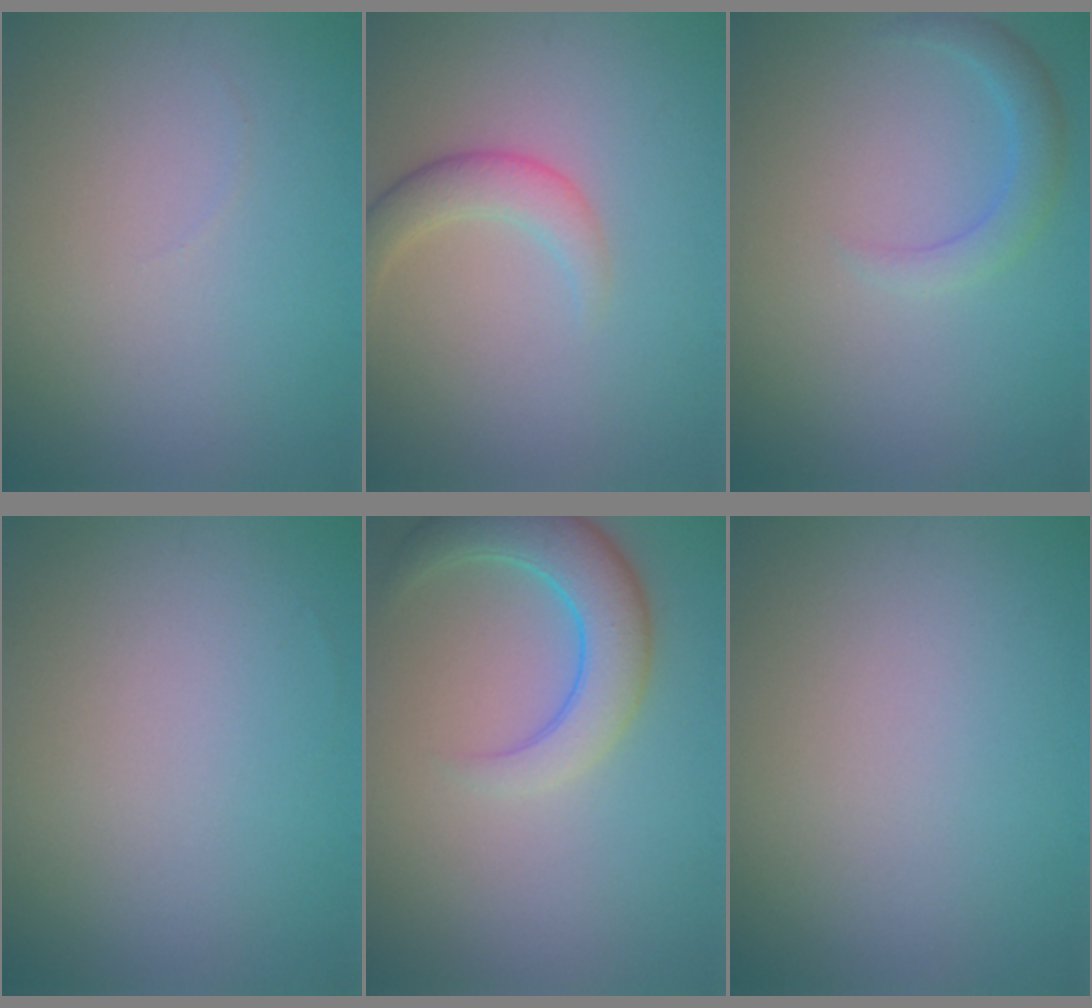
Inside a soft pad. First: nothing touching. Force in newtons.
{"total": 2.7, "press": 2.7, "slide": 0.2}
{"total": 2.1, "press": 2.1, "slide": 0.1}
{"total": 0.0}
{"total": 5.0, "press": 5.0, "slide": 0.5}
{"total": 0.0}